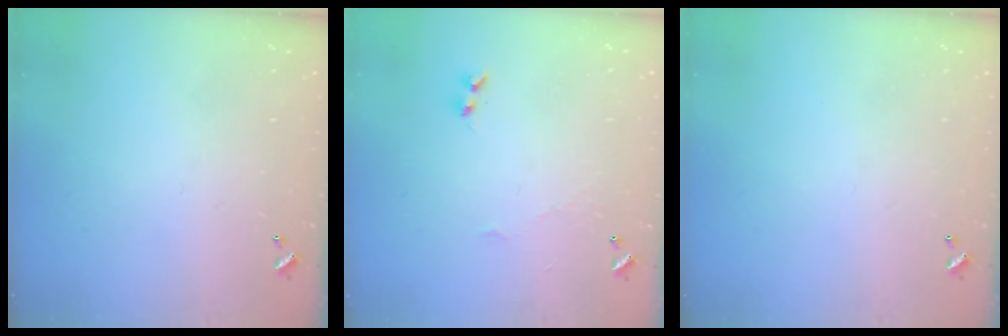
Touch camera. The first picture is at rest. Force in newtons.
{"total": 1.9, "press": 1.8, "slide": 0.5}
{"total": 0.0}